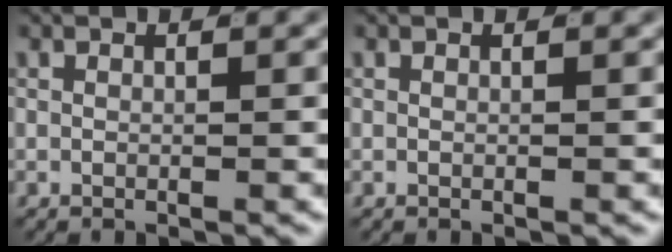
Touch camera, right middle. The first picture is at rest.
{"total": 0.0}